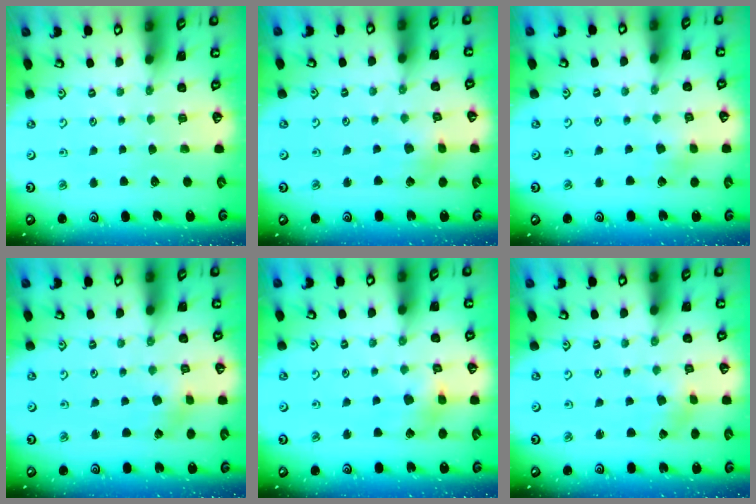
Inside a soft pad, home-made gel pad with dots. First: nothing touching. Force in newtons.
{"total": 2.8, "press": 2.8, "slide": 0.4}
{"total": 2.8, "press": 2.7, "slide": 0.6}
{"total": 1.4, "press": 1.4, "slide": 0.3}
{"total": 5.9, "press": 5.9, "slide": 0.8}
{"total": 1.1, "press": 1.1, "slide": 0.2}